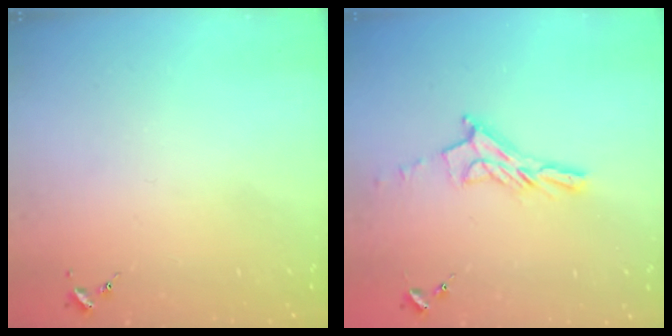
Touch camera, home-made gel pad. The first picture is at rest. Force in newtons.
{"total": 10.4, "press": 10.4, "slide": 0.8}